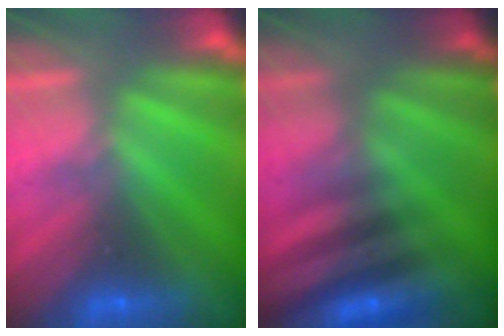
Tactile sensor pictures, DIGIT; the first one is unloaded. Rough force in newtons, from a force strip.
{"total": 3.0}